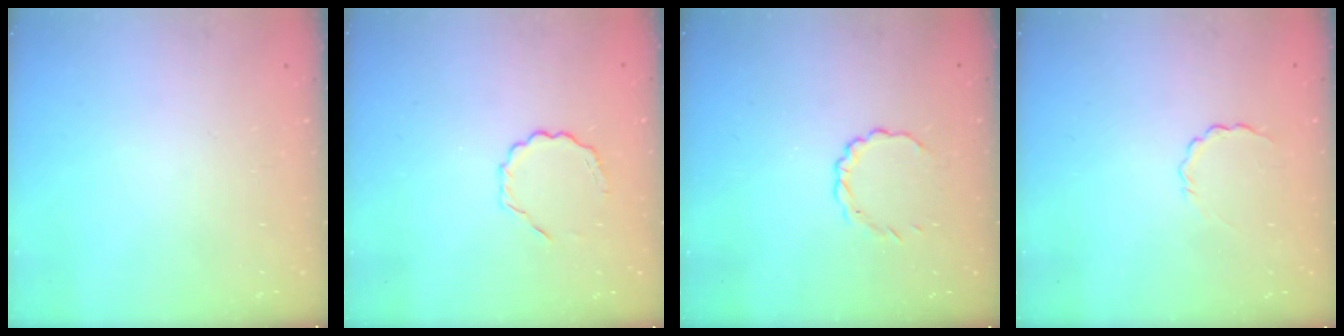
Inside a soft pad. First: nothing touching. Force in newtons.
{"total": 3.8, "press": 3.6, "slide": 1.1}
{"total": 2.8, "press": 2.6, "slide": 1.1}
{"total": 2.9, "press": 2.8, "slide": 0.8}